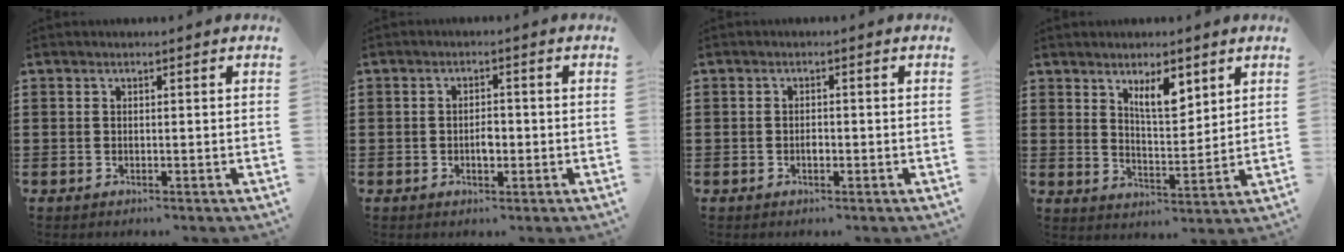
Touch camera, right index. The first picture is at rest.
{"total": 2.4, "force": [-0.5, 1.1, 2.1], "torque": [-0.039, 0.003, -0.009]}
{"total": 1.1, "force": [-0.4, 0.5, 0.9], "torque": [-0.018, -0.004, -0.006]}
{"total": 6.3, "force": [3.8, 2.3, 4.4], "torque": [-0.072, -0.009, 0.062]}